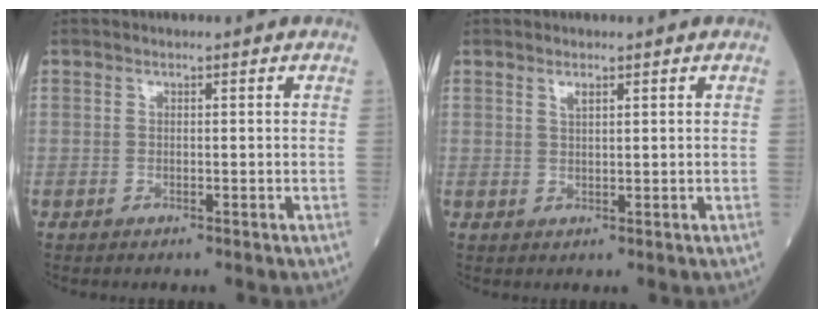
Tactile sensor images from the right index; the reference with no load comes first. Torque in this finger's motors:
{"motor_torque": [-0.02, 0.00, 0.00, 0.00]}